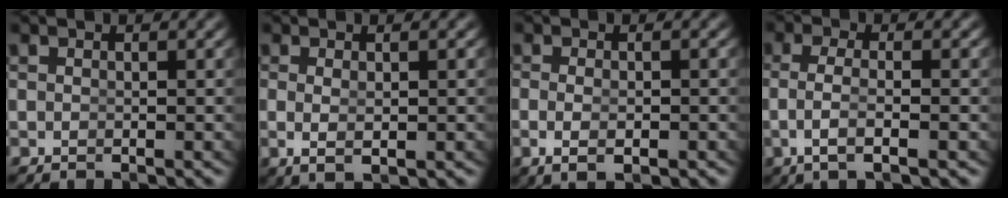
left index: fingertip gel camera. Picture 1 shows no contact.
{"total": 2.3, "force": [-0.3, 0.3, 2.3], "torque": [-0.047, -0.015, 0.011]}
{"total": 2.6, "force": [-1.2, 0.5, 2.2], "torque": [-0.051, -0.016, -0.007]}
{"total": 3.7, "force": [-0.9, 0.9, 3.5], "torque": [-0.079, -0.016, -0.006]}